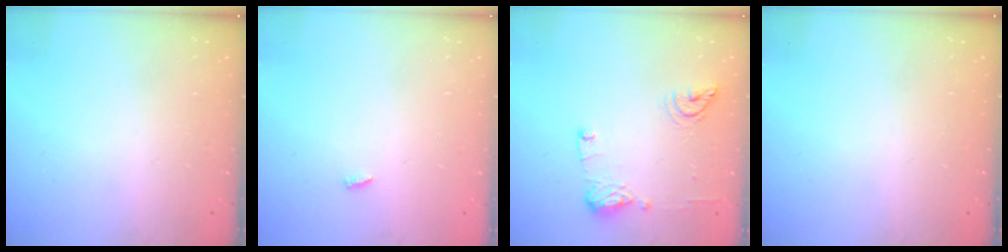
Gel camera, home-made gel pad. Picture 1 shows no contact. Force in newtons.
{"total": 2.8, "press": 2.7, "slide": 0.3}
{"total": 13.7, "press": 12.7, "slide": 5.1}
{"total": 0.0}